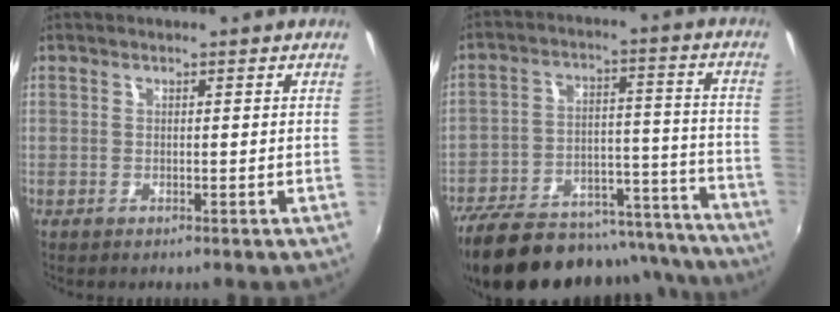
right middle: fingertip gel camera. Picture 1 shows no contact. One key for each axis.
{"total": 29.2, "fx": -24.5, "fy": 10.4, "fz": 12.0, "tx": -0.229, "ty": 0.010, "tz": -0.319}